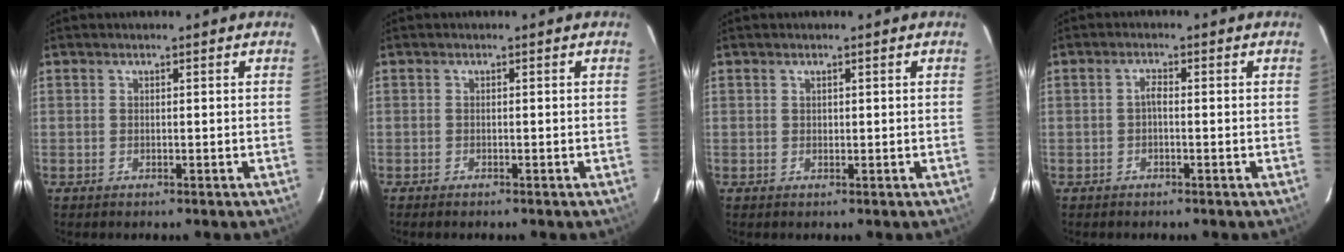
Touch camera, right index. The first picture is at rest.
{"total": 0.9, "force": [-0.8, 0.2, 0.4], "torque": [-0.009, -0.003, -0.014]}
{"total": 0.5, "force": [0.3, 0.4, 0.1], "torque": [-0.002, 0.003, 0.005]}
{"total": 1.3, "force": [-0.4, 0.5, 1.1], "torque": [-0.022, 0.006, -0.010]}